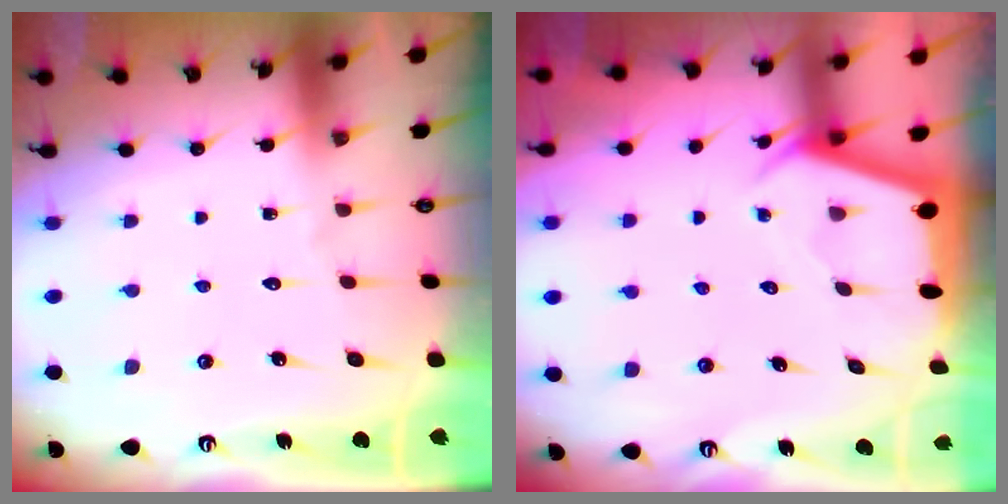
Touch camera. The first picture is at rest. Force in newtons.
{"total": 2.4, "press": 2.4, "slide": 0.3}